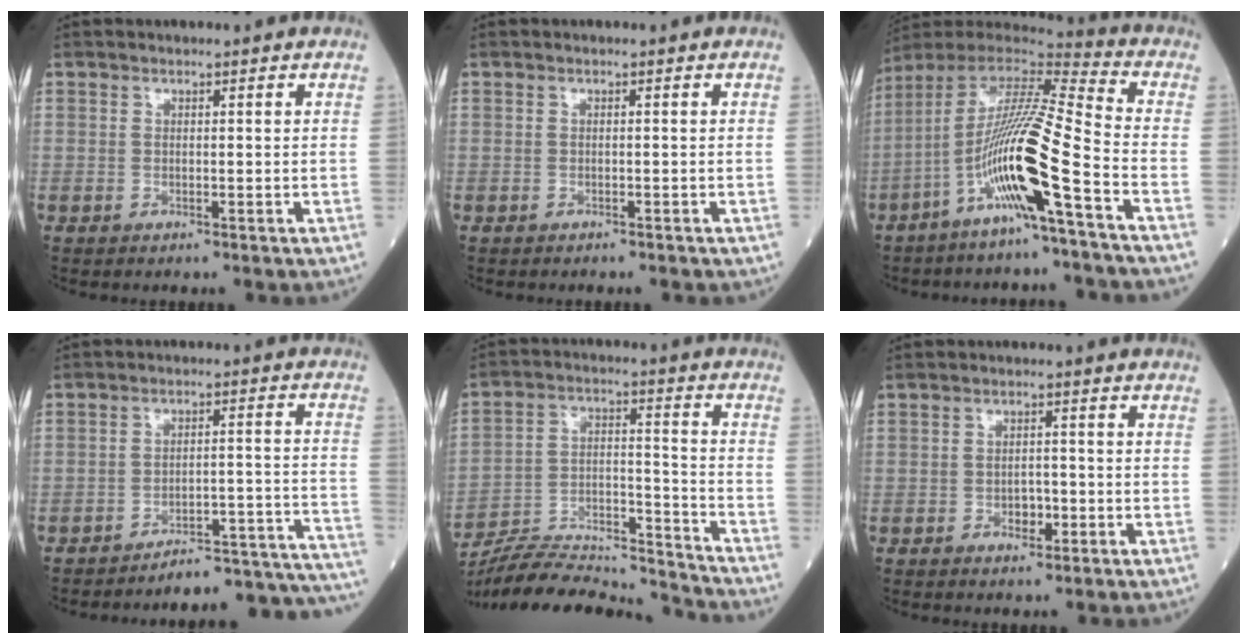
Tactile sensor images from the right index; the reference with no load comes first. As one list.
[{"total": 1.1, "force": [-1.1, 0.3, 0.3], "torque": [-0.009, -0.002, -0.011]}, {"total": 15.8, "force": [-6.5, -0.6, 14.4], "torque": [-0.281, -0.007, -0.130]}, {"total": 15.9, "force": [-15.7, 0.6, 2.6], "torque": [0.021, 0.046, -0.199]}, {"total": 19.7, "force": [-19.2, 0.8, 4.3], "torque": [-0.093, 0.014, -0.308]}, {"total": 2.6, "force": [-1.0, 1.4, 1.9], "torque": [-0.026, 0.005, -0.014]}]